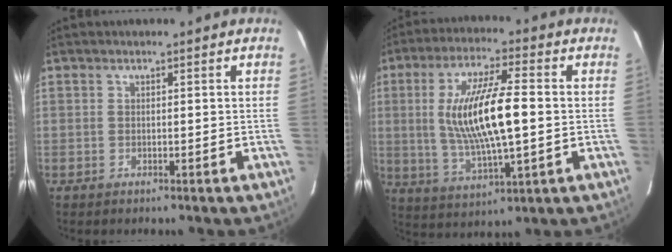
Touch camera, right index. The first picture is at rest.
{"total": 15.4, "force": [0.4, 3.7, 14.9], "torque": [-0.284, -0.002, 0.017]}